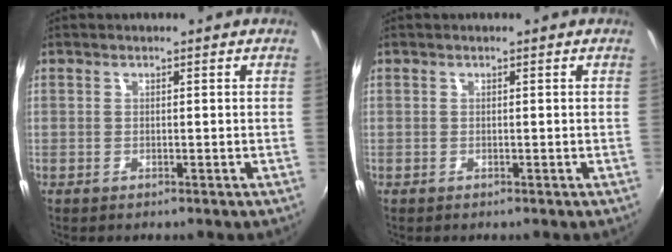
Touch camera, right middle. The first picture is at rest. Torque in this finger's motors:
{"motor_torque": [0.07, -0.08, 0.04, 0.01]}